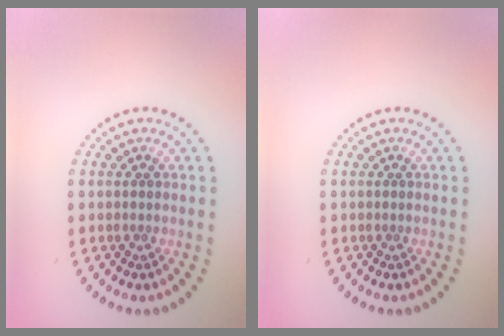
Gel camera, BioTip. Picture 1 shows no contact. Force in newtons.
{"total": 0.0}